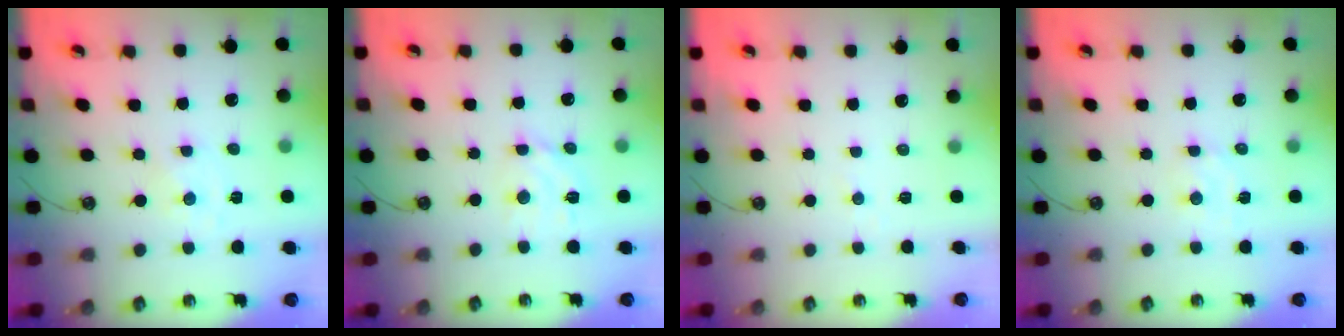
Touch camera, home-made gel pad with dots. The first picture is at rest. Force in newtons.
{"total": 6.9, "press": 6.9, "slide": 0.5}
{"total": 2.7, "press": 2.7, "slide": 0.3}
{"total": 2.4, "press": 2.3, "slide": 0.6}